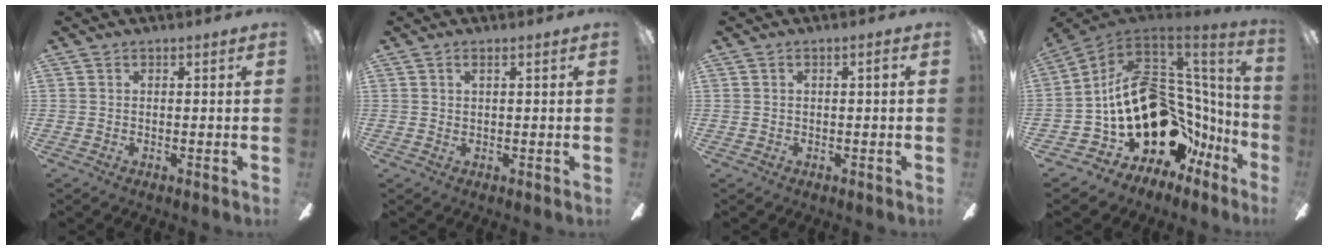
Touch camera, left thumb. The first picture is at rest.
{"total": 1.3, "force": [0.4, 0.3, 1.2], "torque": [-0.025, 0.000, 0.007]}
{"total": 1.1, "force": [0.0, 0.4, 1.0], "torque": [-0.019, 0.006, -0.001]}
{"total": 24.7, "force": [-2.1, 16.3, 18.4], "torque": [-0.337, -0.019, 0.007]}